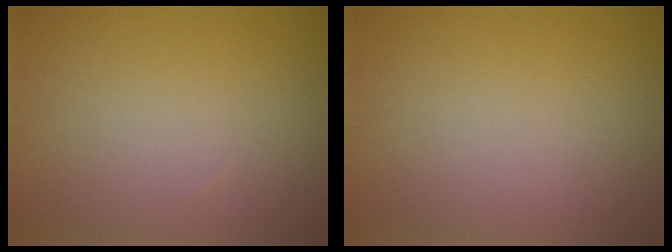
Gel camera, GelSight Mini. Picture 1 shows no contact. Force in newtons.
{"total": 0.0}